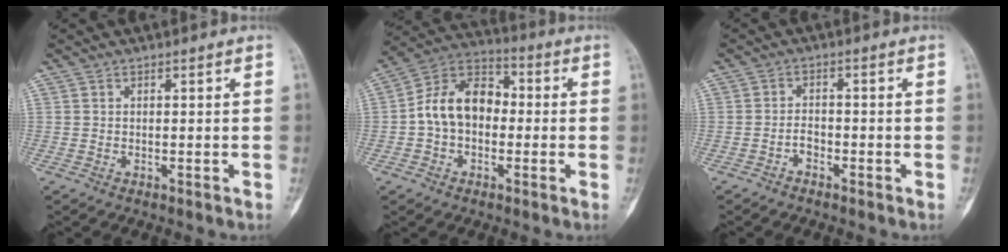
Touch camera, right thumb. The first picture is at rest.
{"total": 12.4, "force": [-0.8, 9.0, 8.6], "torque": [-0.126, 0.041, -0.028]}
{"total": 2.0, "force": [-1.4, 1.2, 0.8], "torque": [-0.004, 0.013, -0.028]}